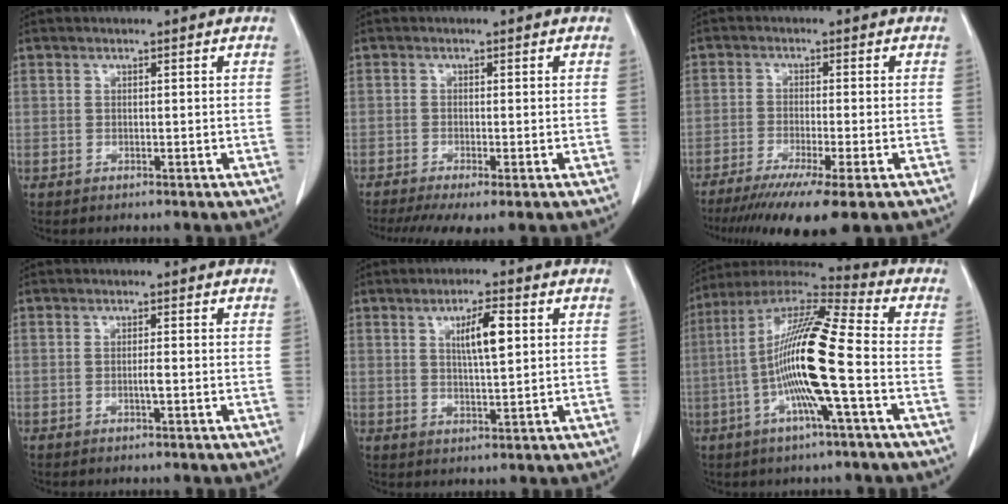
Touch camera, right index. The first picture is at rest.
{"total": 7.2, "force": [-5.1, 1.2, 5.0], "torque": [-0.078, -0.014, -0.084]}
{"total": 12.1, "force": [-8.7, 0.2, 8.4], "torque": [-0.126, -0.034, -0.137]}
{"total": 1.0, "force": [-0.2, 0.0, 1.0], "torque": [-0.018, 0.002, -0.002]}
{"total": 5.8, "force": [1.7, 0.9, 5.5], "torque": [-0.095, 0.002, 0.030]}
{"total": 16.4, "force": [-2.9, 0.4, 16.1], "torque": [-0.310, 0.006, -0.065]}